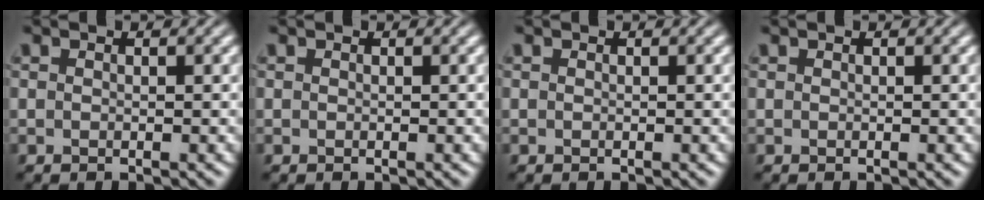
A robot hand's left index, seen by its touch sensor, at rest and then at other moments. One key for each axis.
{"total": 0.0}
{"total": 0.0}
{"total": 0.0}